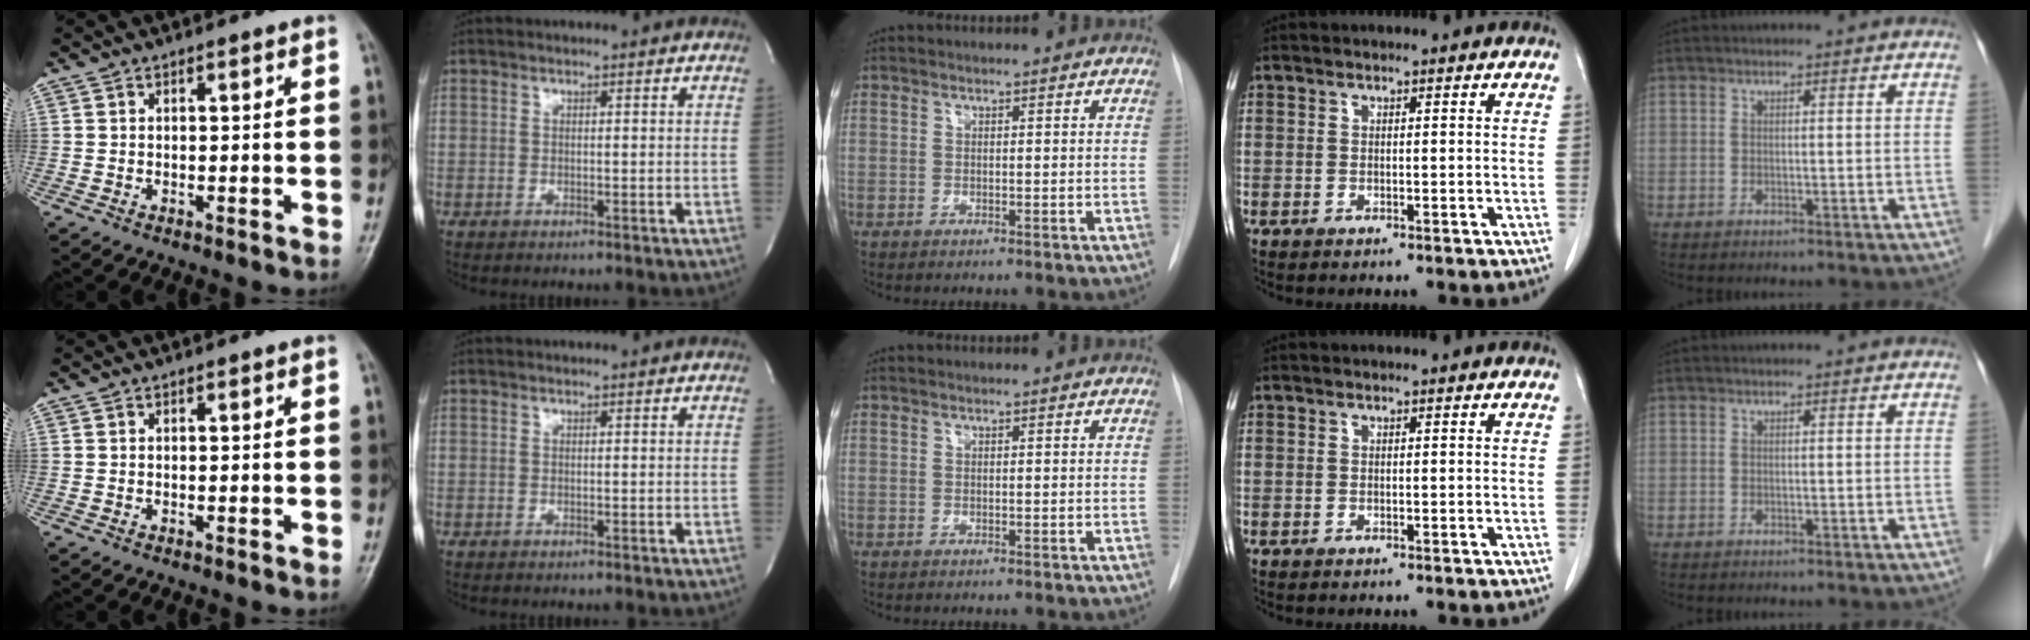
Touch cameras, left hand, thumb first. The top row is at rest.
{}